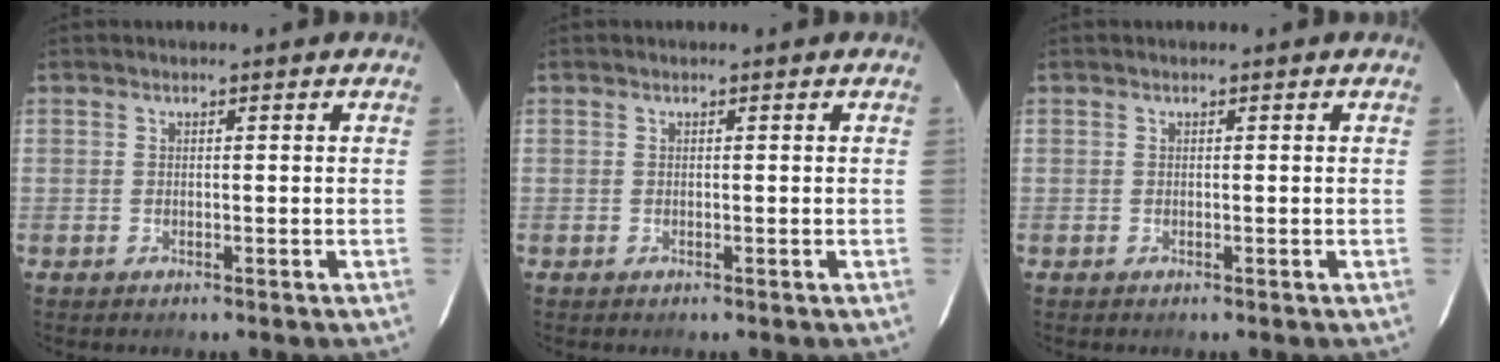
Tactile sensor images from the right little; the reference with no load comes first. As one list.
[{"total": 0.0}, {"total": 0.0}]